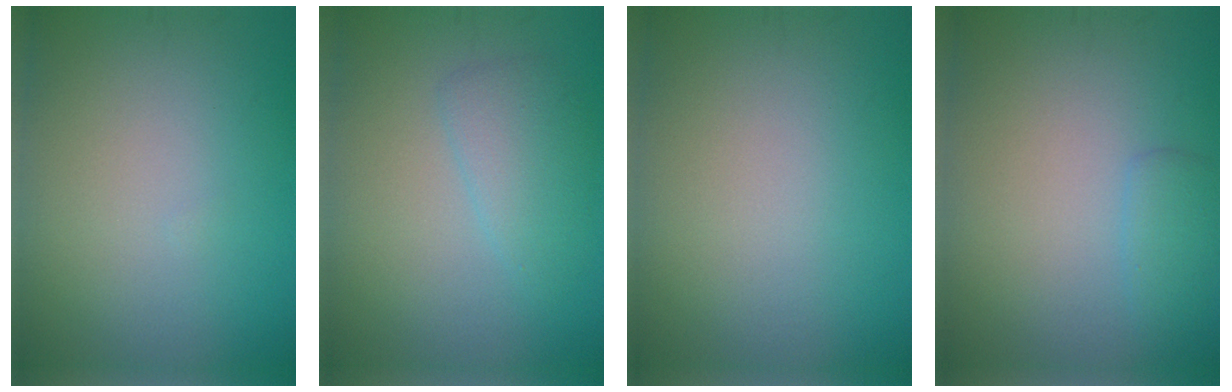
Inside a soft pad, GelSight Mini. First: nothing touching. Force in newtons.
{"total": 2.6, "press": 2.6, "slide": 0.1}
{"total": 0.0}
{"total": 1.5, "press": 1.5, "slide": 0.1}